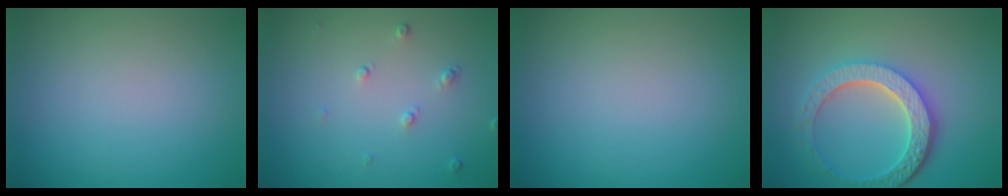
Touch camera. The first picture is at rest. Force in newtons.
{"total": 0.9, "press": 0.6, "slide": 0.7}
{"total": 0.0}
{"total": 5.8, "press": 4.3, "slide": 3.8}